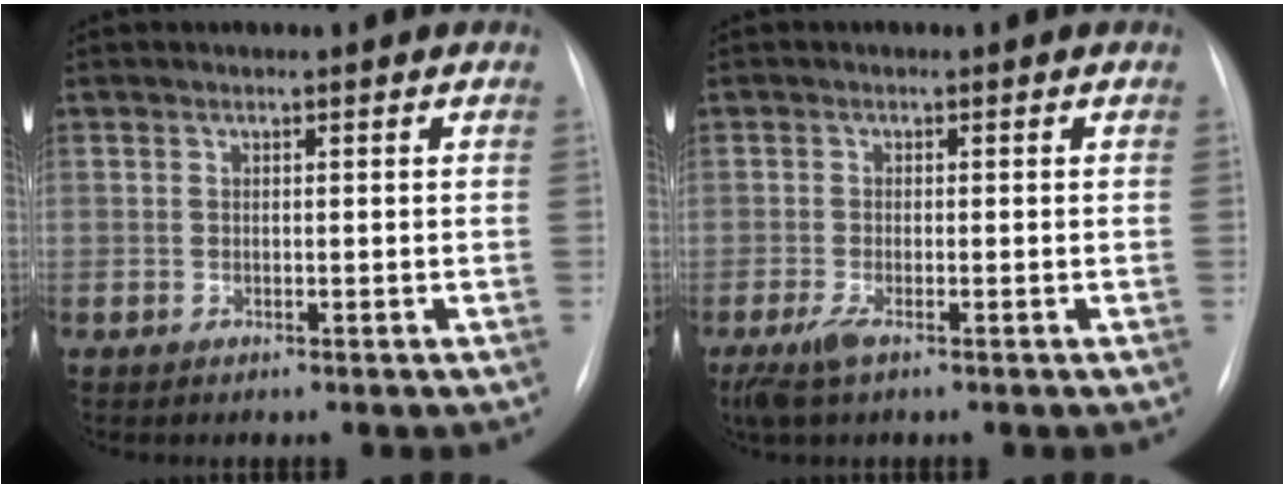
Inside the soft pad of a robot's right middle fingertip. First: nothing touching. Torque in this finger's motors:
{"motor_torque": [0.69, -0.59, 0.25, 0.04]}